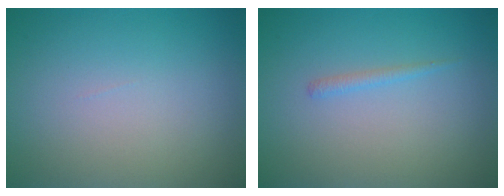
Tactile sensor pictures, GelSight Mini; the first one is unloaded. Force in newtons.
{"total": 0.8, "press": 0.8, "slide": 0.1}